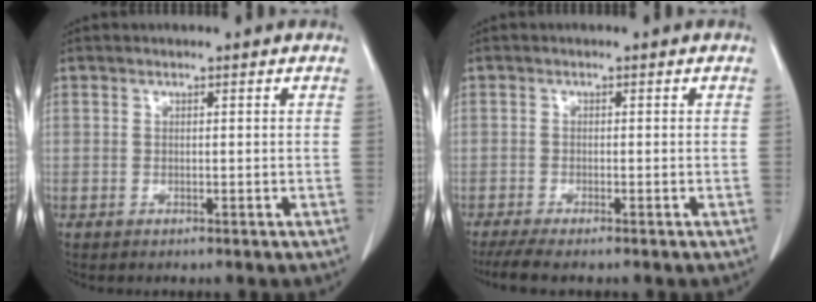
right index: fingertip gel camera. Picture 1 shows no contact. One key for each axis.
{"total": 4.5, "fx": -3.7, "fy": 0.3, "fz": 2.7, "tx": -0.042, "ty": -0.011, "tz": -0.060}